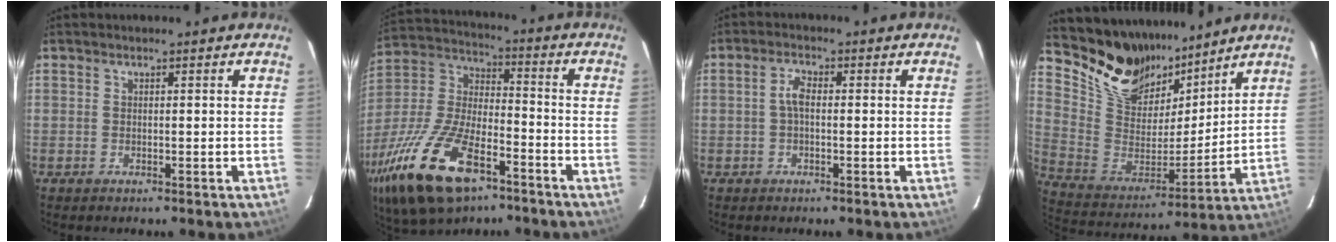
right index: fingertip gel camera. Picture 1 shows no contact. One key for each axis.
{"total": 24.6, "fx": -13.9, "fy": 10.8, "fz": 17.3, "tx": -0.371, "ty": -0.032, "tz": -0.248}
{"total": 2.6, "fx": -0.2, "fy": 1.2, "fz": 2.3, "tx": -0.048, "ty": 0.009, "tz": -0.003}
{"total": 17.6, "fx": 14.2, "fy": 8.6, "fz": 6.0, "tx": -0.159, "ty": -0.005, "tz": 0.269}